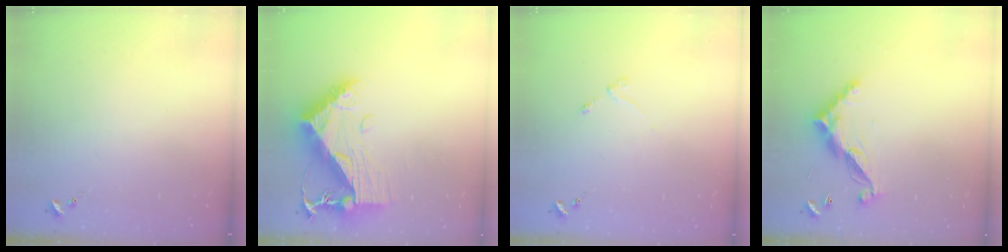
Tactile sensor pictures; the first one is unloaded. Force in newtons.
{"total": 13.5, "press": 13.5, "slide": 1.2}
{"total": 3.0, "press": 2.9, "slide": 0.5}
{"total": 12.2, "press": 12.1, "slide": 0.3}